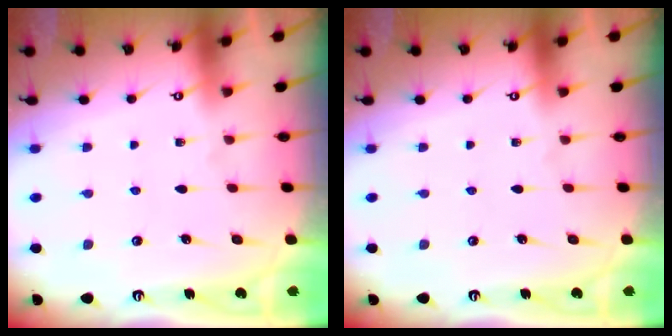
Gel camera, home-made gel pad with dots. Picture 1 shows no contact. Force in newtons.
{"total": 0.0}